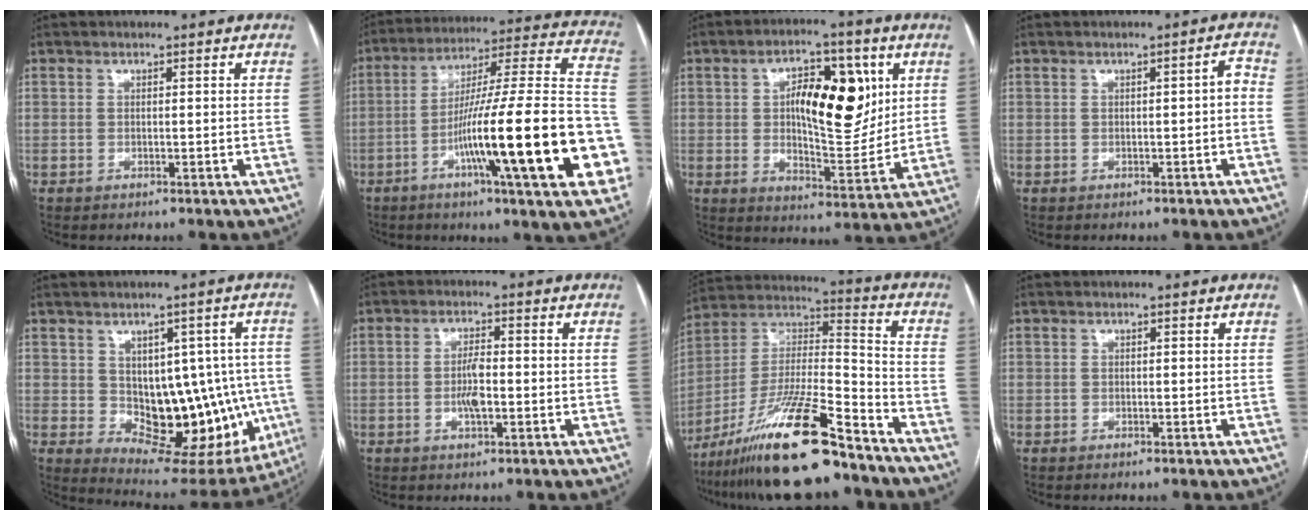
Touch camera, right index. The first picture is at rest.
{"total": 28.0, "force": [-8.4, 1.7, 26.6], "torque": [-0.325, -0.001, -0.136]}
{"total": 14.2, "force": [3.6, 5.8, 12.5], "torque": [-0.189, 0.015, 0.062]}
{"total": 1.9, "force": [-0.3, 0.4, 1.8], "torque": [-0.018, 0.005, -0.006]}
{"total": 16.2, "force": [-1.5, 9.3, 13.2], "torque": [-0.154, 0.014, 0.009]}
{"total": 4.0, "force": [-0.8, 1.1, 3.7], "torque": [-0.073, 0.000, -0.013]}
{"total": 20.1, "force": [-14.7, 2.0, 13.6], "torque": [-0.279, -0.023, -0.266]}
{"total": 0.0}